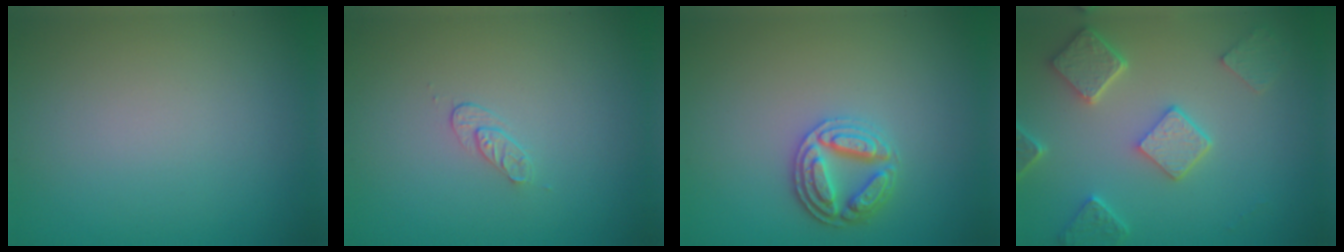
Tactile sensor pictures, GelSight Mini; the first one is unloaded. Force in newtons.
{"total": 1.2, "press": 0.6, "slide": 1.0}
{"total": 3.3, "press": 3.1, "slide": 1.1}
{"total": 5.0, "press": 3.9, "slide": 3.1}